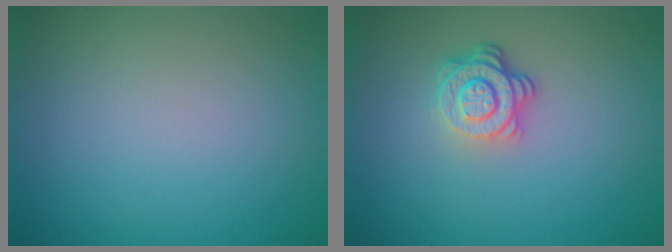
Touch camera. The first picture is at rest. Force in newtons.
{"total": 3.9, "press": 2.8, "slide": 2.7}